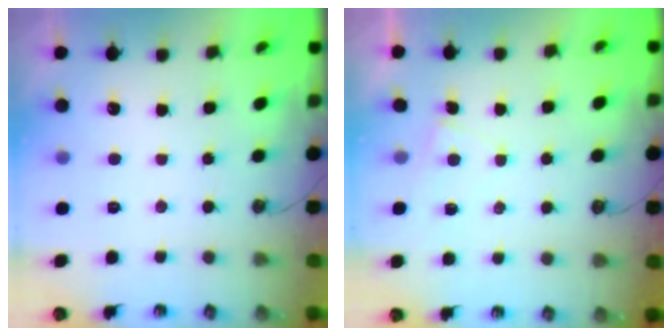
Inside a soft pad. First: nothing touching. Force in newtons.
{"total": 2.4, "press": 2.4, "slide": 0.1}